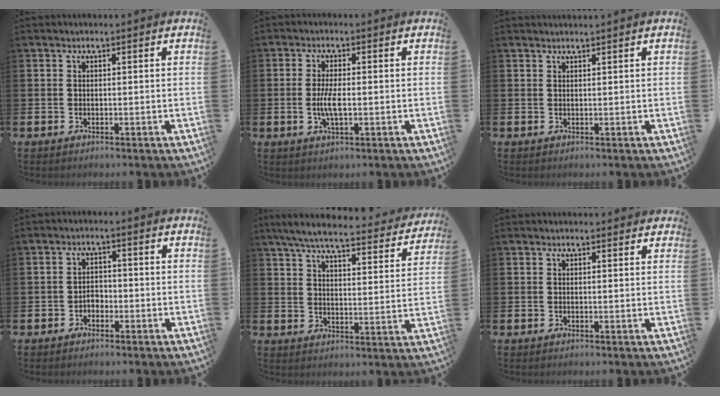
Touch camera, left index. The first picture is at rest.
{"total": 3.6, "force": [-0.4, 1.1, 3.4], "torque": [-0.059, -0.006, -0.011]}
{"total": 0.6, "force": [0.6, -0.2, 0.0], "torque": [-0.006, 0.002, 0.014]}
{"total": 1.7, "force": [-1.0, 1.2, 0.6], "torque": [-0.006, 0.001, -0.025]}
{"total": 6.9, "force": [6.2, 1.0, 2.8], "torque": [-0.075, -0.040, 0.103]}
{"total": 0.7, "force": [0.7, 0.2, 0.1], "torque": [0.013, -0.004, 0.010]}